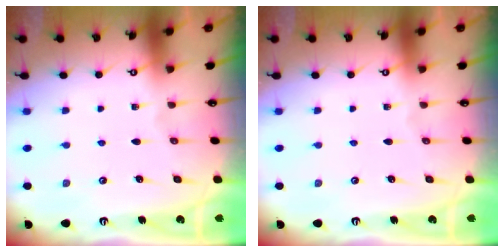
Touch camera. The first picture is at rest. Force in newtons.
{"total": 0.0}